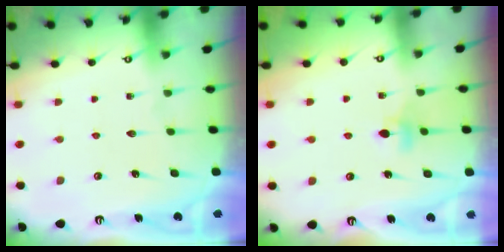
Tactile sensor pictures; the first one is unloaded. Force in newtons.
{"total": 4.0, "press": 3.9, "slide": 0.6}